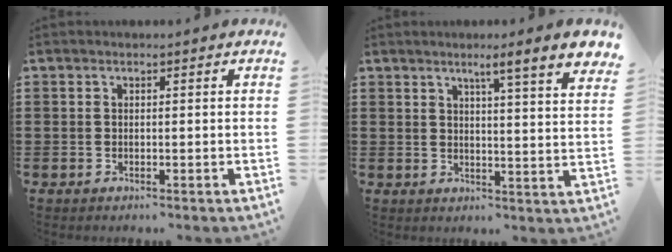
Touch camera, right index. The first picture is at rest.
{"total": 4.4, "force": [3.1, -0.7, 3.1], "torque": [-0.057, -0.024, 0.041]}